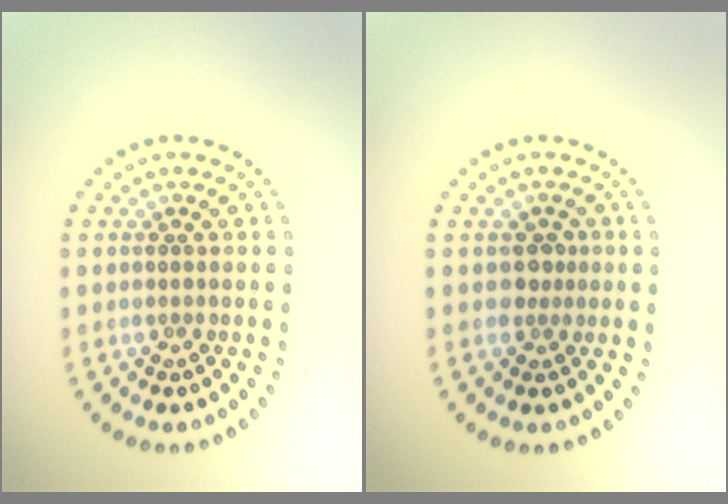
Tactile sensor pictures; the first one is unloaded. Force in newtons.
{"total": 1.3, "press": 1.0, "slide": 0.8}